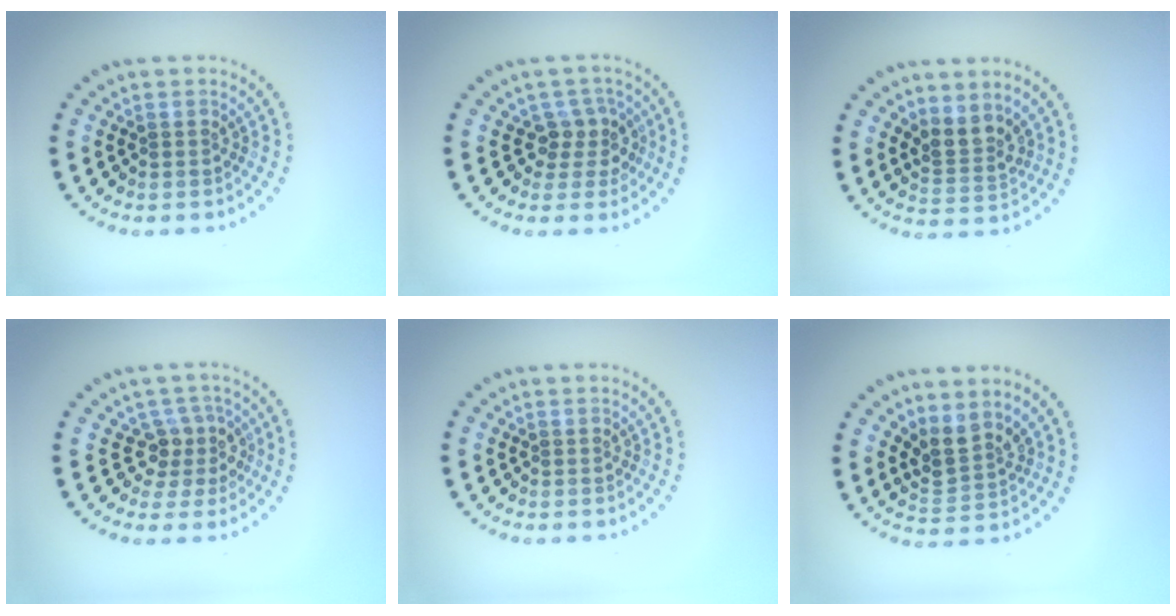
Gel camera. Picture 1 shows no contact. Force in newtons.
{"total": 2.6, "press": 2.0, "slide": 1.5}
{"total": 2.6, "press": 1.9, "slide": 1.7}
{"total": 2.8, "press": 2.1, "slide": 1.8}
{"total": 0.0}
{"total": 2.8, "press": 2.0, "slide": 1.9}